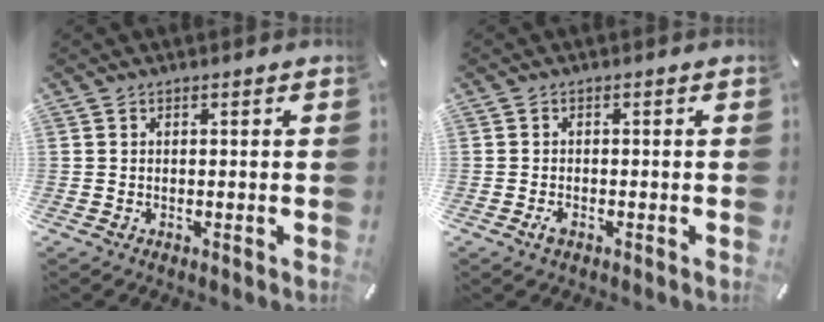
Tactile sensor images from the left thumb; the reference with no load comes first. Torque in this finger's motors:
{"motor_torque": [0.03, 0.08, -0.02, 0.03, -0.03]}